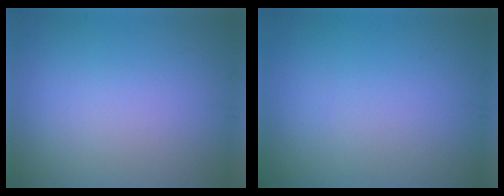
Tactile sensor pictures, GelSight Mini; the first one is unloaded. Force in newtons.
{"total": 0.0}